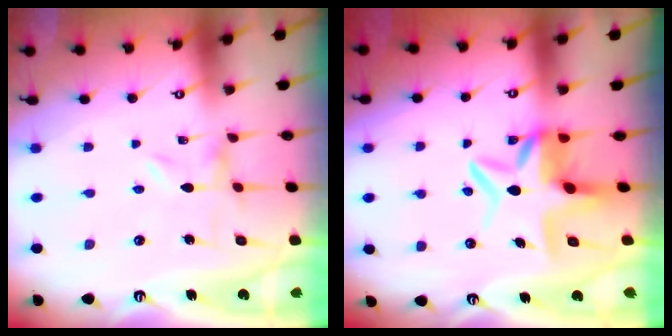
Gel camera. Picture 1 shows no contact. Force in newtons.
{"total": 9.5, "press": 8.9, "slide": 3.3}